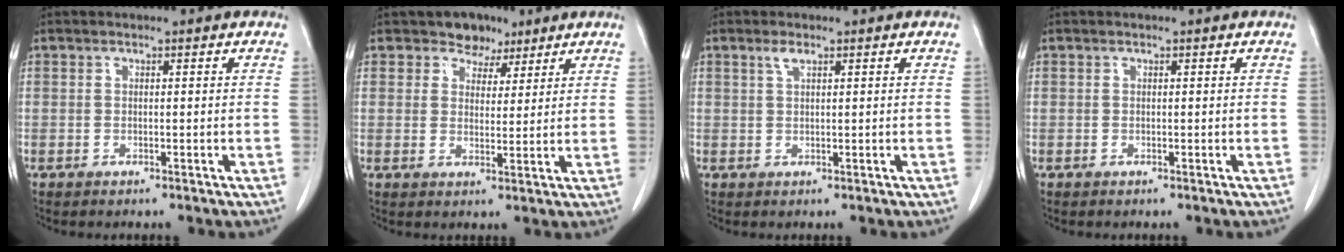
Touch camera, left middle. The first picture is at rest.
{"total": 4.5, "force": [3.3, 3.0, 0.8], "torque": [-0.006, 0.002, 0.052]}
{"total": 1.4, "force": [0.9, 0.4, 1.0], "torque": [-0.022, 0.004, 0.020]}
{"total": 0.0}